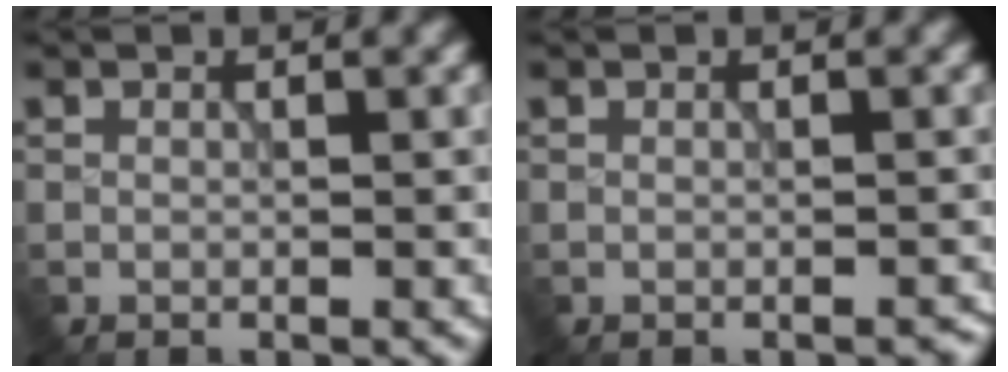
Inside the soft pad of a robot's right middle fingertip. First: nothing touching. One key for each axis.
{"total": 0.7, "fx": -0.4, "fy": 0.3, "fz": 0.4, "tx": -0.008, "ty": -0.003, "tz": -0.006}